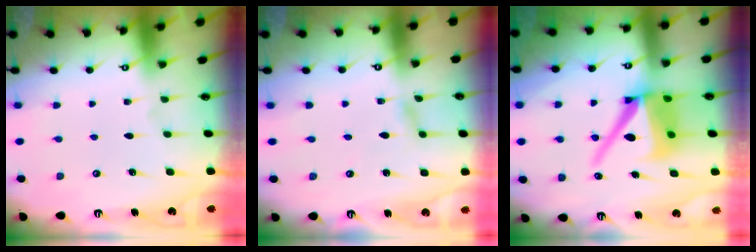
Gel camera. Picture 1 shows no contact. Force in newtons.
{"total": 2.5, "press": 2.5, "slide": 0.2}
{"total": 14.0, "press": 13.9, "slide": 1.7}